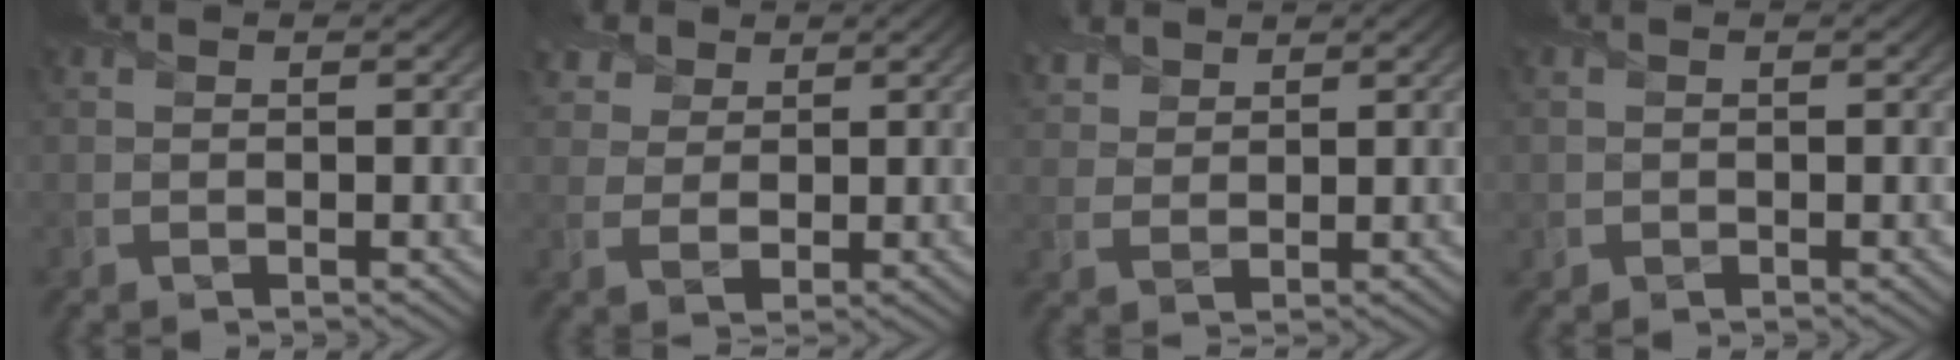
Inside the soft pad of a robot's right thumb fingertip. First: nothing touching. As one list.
[{"total": 5.4, "force": [3.1, 3.9, 2.1], "torque": [-0.066, 0.001, 0.062]}, {"total": 3.9, "force": [3.0, 2.1, 1.4], "torque": [-0.042, 0.008, 0.064]}, {"total": 0.9, "force": [0.0, 0.9, 0.0], "torque": [0.002, -0.007, -0.002]}]